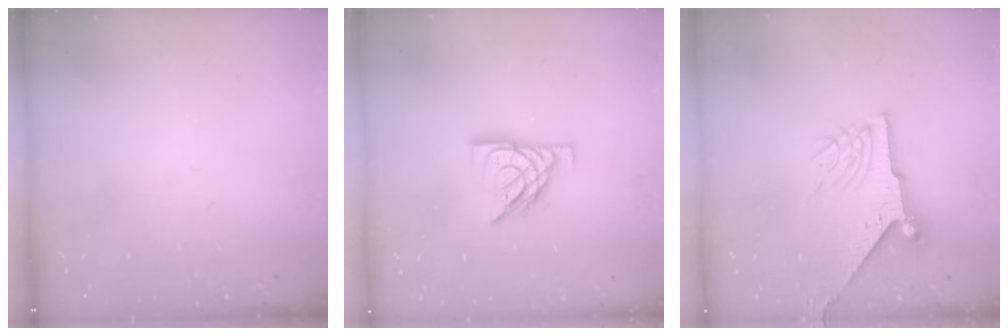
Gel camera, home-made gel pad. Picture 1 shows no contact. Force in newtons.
{"total": 11.0, "press": 10.9, "slide": 1.3}
{"total": 8.4, "press": 8.4, "slide": 0.6}